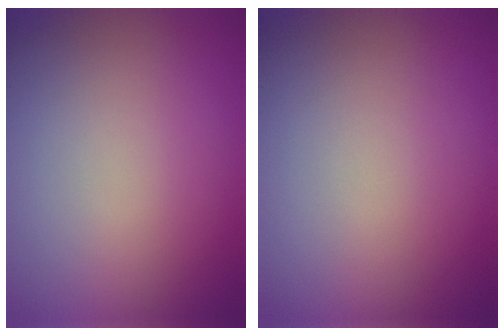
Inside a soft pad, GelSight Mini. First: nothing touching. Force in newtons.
{"total": 0.0}